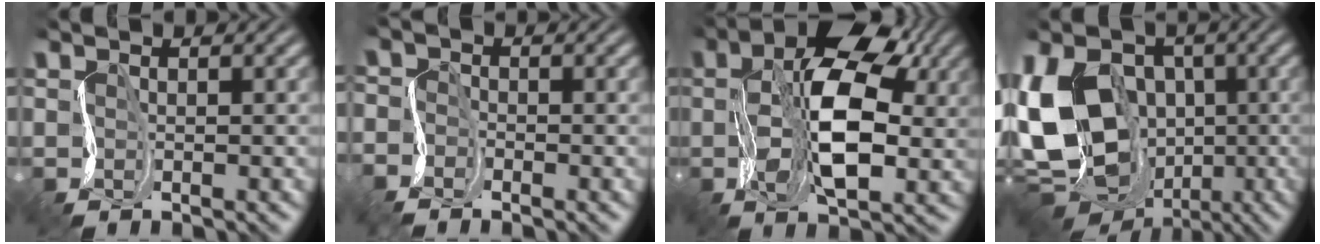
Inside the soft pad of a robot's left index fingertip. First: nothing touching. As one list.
[{"total": 2.2, "force": [-2.2, 0.4, -0.2], "torque": [-0.001, -0.005, -0.048]}, {"total": 10.7, "force": [0.8, 5.2, 9.4], "torque": [-0.153, 0.007, 0.009]}, {"total": 18.5, "force": [-2.2, 14.9, 10.7], "torque": [-0.233, -0.010, -0.070]}]